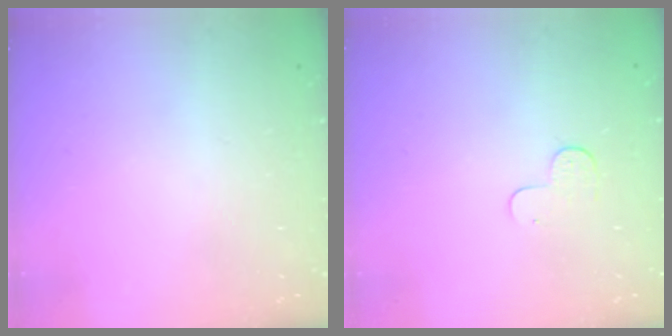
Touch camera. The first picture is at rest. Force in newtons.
{"total": 3.1, "press": 3.1, "slide": 0.3}